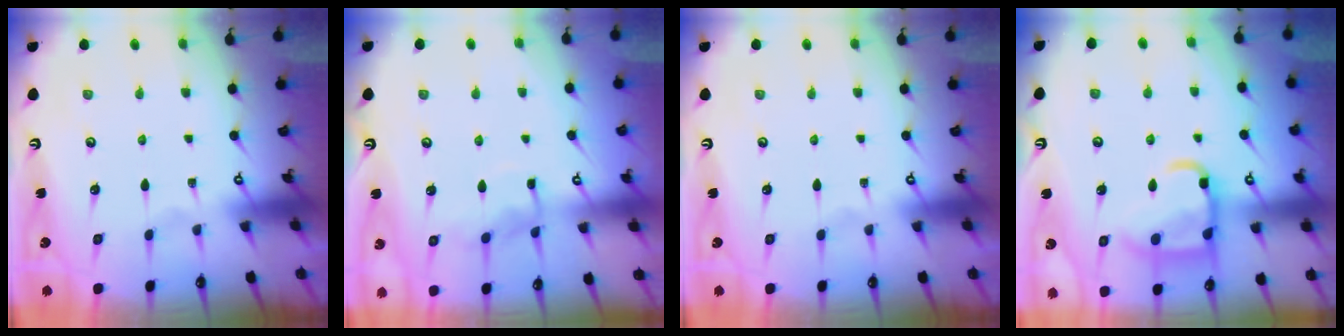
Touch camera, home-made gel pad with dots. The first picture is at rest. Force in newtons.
{"total": 7.1, "press": 7.0, "slide": 0.6}
{"total": 0.0}
{"total": 14.4, "press": 14.4, "slide": 1.3}